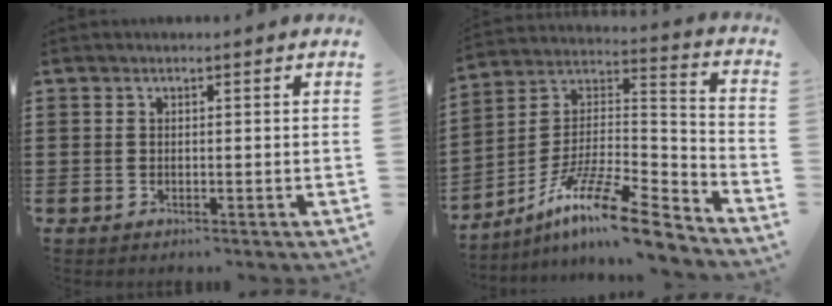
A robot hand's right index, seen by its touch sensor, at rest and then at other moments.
{"total": 12.9, "force": [-9.6, 2.0, 8.4], "torque": [-0.155, 0.015, -0.184]}